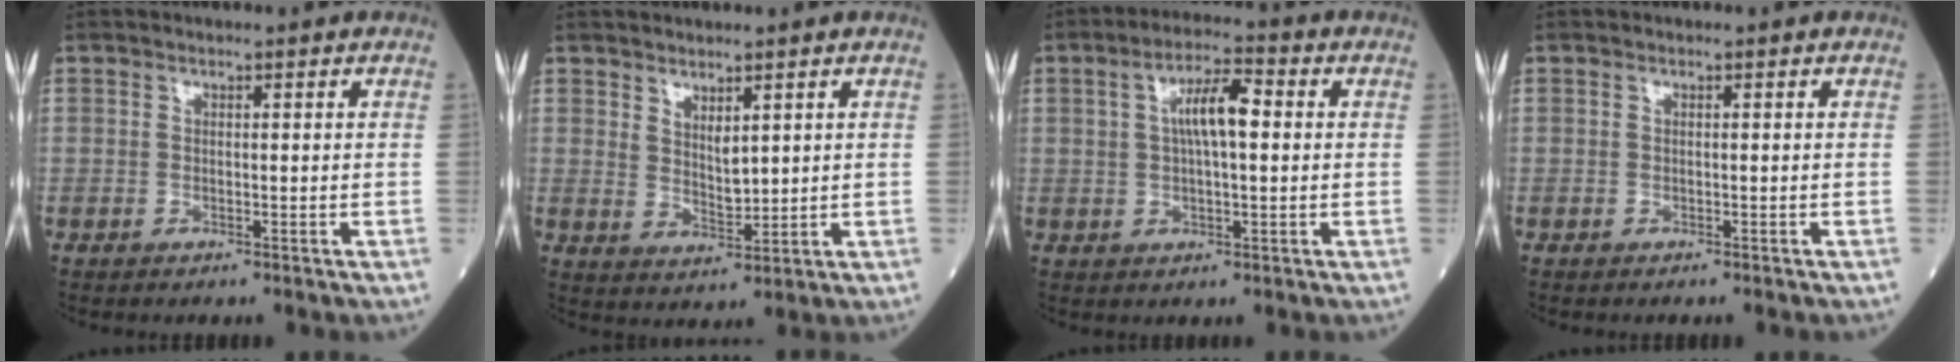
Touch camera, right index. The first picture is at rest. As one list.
[{"total": 3.5, "force": [1.9, 1.4, 2.6], "torque": [-0.050, -0.011, 0.044]}, {"total": 7.1, "force": [1.3, 1.8, 6.8], "torque": [-0.124, 0.018, 0.021]}, {"total": 0.0}]